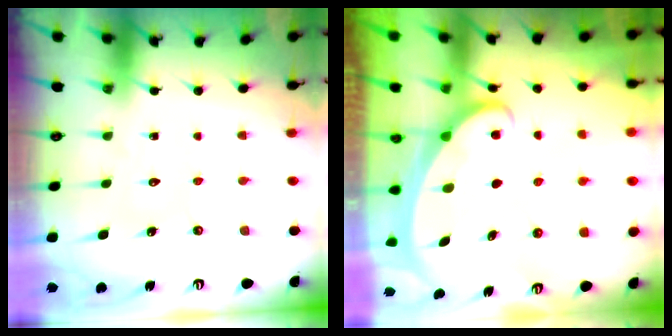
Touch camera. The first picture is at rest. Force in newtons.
{"total": 2.2, "press": 2.2, "slide": 0.3}